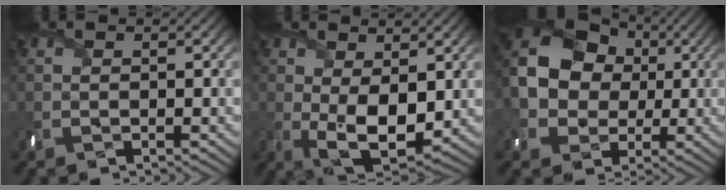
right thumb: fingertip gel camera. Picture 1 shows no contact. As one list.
[{"total": 7.9, "force": [-0.1, 4.3, 6.6], "torque": [-0.133, -0.018, 0.004]}, {"total": 13.8, "force": [1.0, 11.5, 7.6], "torque": [-0.192, 0.013, 0.003]}]